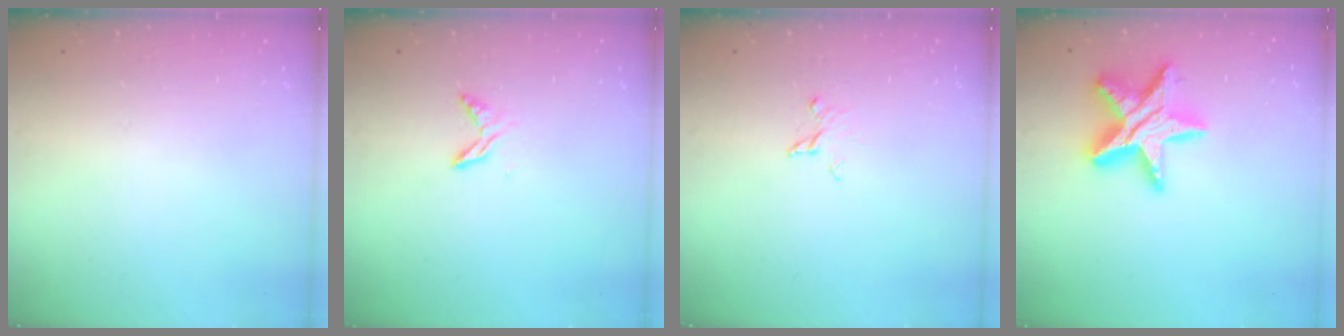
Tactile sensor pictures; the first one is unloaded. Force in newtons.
{"total": 5.2, "press": 5.1, "slide": 0.7}
{"total": 2.8, "press": 2.7, "slide": 0.3}
{"total": 16.3, "press": 16.2, "slide": 1.2}